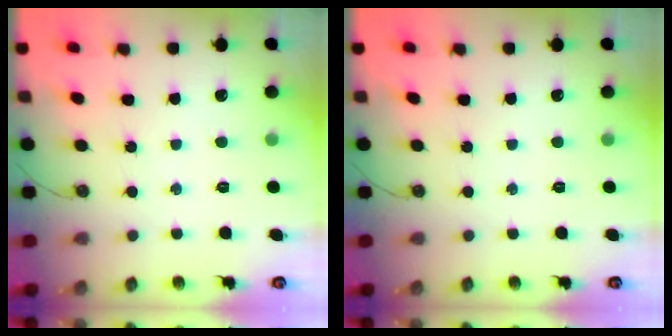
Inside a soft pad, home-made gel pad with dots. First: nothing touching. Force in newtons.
{"total": 0.0}